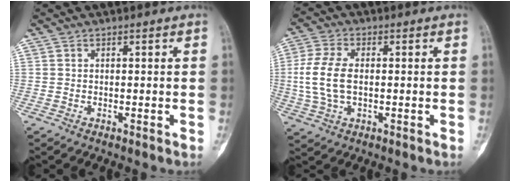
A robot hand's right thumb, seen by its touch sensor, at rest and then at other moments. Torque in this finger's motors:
{"motor_torque": [1.12, 1.53, 0.51, -0.38, 0.47]}